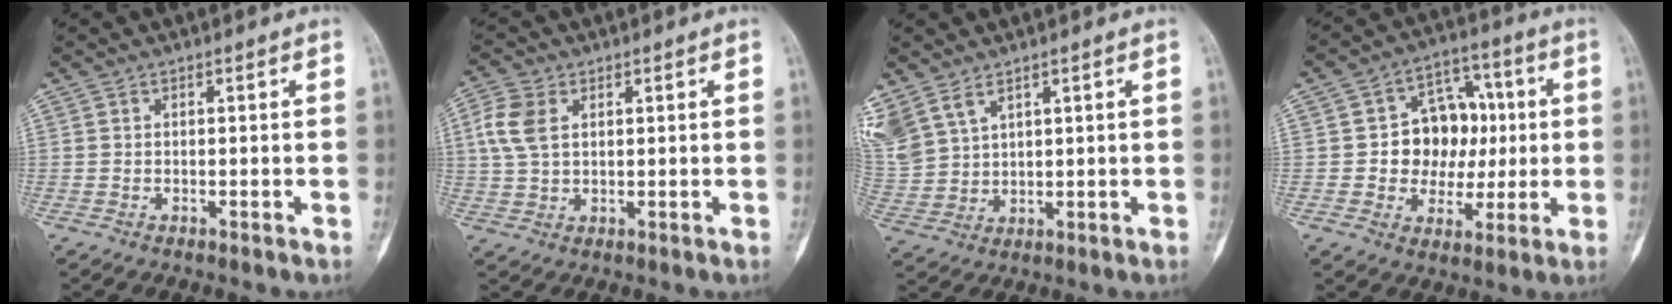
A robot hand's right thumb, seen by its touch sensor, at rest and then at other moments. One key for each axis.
{"total": 6.6, "fx": 1.9, "fy": 4.2, "fz": 4.7, "tx": -0.102, "ty": 0.006, "tz": 0.038}
{"total": 10.6, "fx": 6.3, "fy": 6.5, "fz": 5.6, "tx": -0.136, "ty": -0.007, "tz": 0.148}
{"total": 13.0, "fx": 0.5, "fy": 10.6, "fz": 7.6, "tx": -0.052, "ty": 0.025, "tz": 0.010}